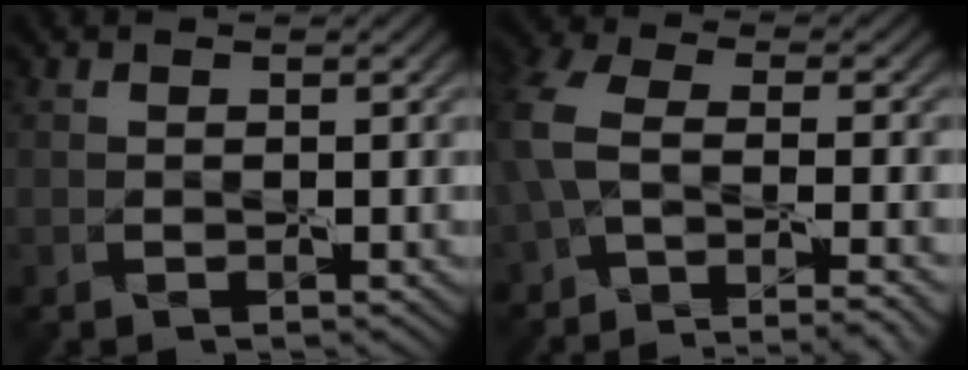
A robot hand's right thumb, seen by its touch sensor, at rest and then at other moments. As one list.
[{"total": 7.0, "force": [-2.7, 3.2, 5.6], "torque": [-0.148, 0.004, -0.056]}]